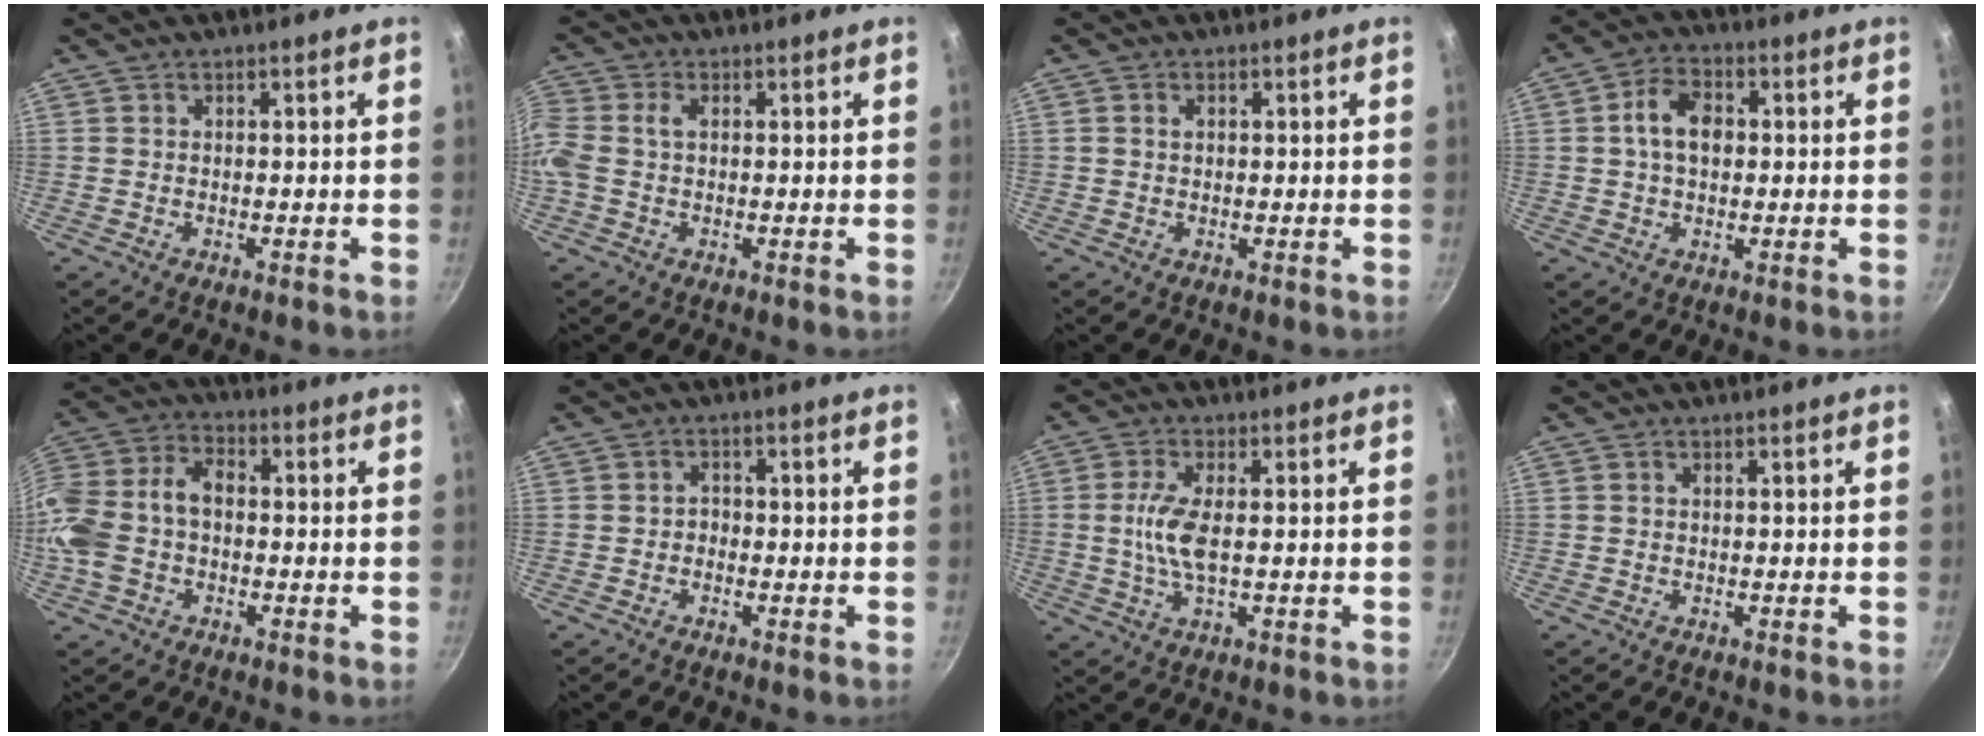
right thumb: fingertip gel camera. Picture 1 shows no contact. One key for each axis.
{"total": 4.5, "fx": 0.1, "fy": 2.9, "fz": 3.4, "tx": -0.082, "ty": 0.010, "tz": -0.008}
{"total": 1.3, "fx": 0.3, "fy": 0.9, "fz": 0.8, "tx": -0.011, "ty": 0.006, "tz": 0.005}
{"total": 7.4, "fx": 0.7, "fy": 5.0, "fz": 5.4, "tx": -0.081, "ty": 0.015, "tz": 0.004}
{"total": 13.6, "fx": -2.1, "fy": 9.2, "fz": 9.8, "tx": -0.192, "ty": 0.043, "tz": -0.053}
{"total": 1.4, "fx": -0.7, "fy": 1.1, "fz": 0.6, "tx": -0.002, "ty": 0.010, "tz": -0.015}
{"total": 6.6, "fx": 0.1, "fy": 2.2, "fz": 6.2, "tx": -0.141, "ty": 0.001, "tz": -0.002}
{"total": 0.0}